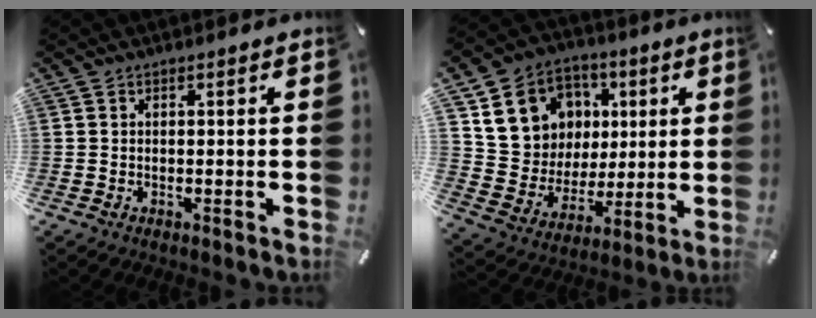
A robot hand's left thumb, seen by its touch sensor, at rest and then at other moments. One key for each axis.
{"total": 15.3, "fx": 5.3, "fy": 13.6, "fz": 4.4, "tx": -0.067, "ty": -0.021, "tz": 0.112}